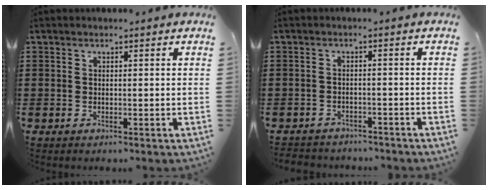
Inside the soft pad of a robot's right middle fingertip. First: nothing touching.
{"total": 2.3, "force": [-2.2, 0.5, -0.4], "torque": [-0.001, 0.000, -0.052]}